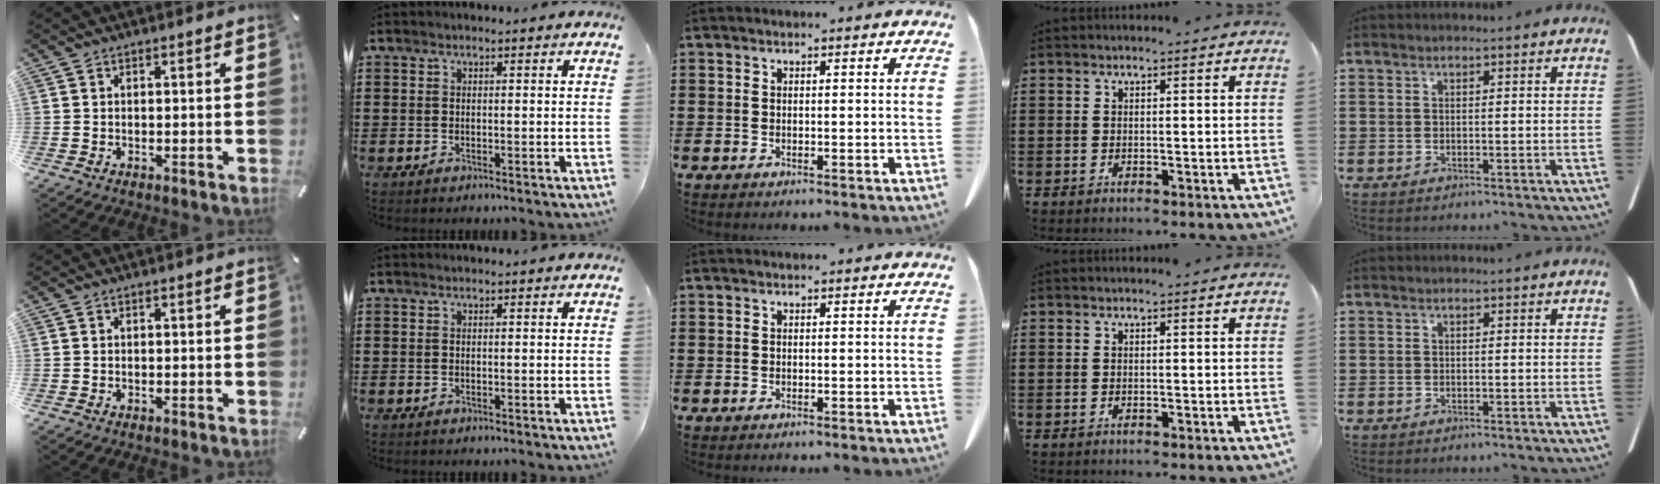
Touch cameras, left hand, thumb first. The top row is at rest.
{}